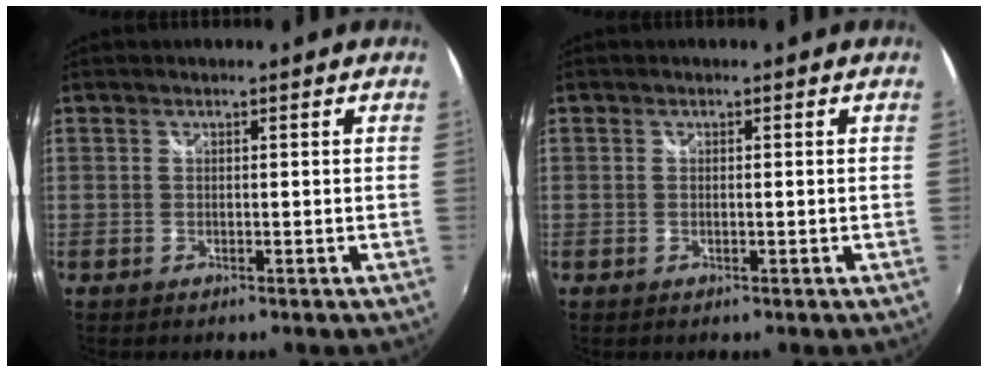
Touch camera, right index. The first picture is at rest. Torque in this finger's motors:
{"motor_torque": [-0.31, 0.18, -0.02, 0.00]}